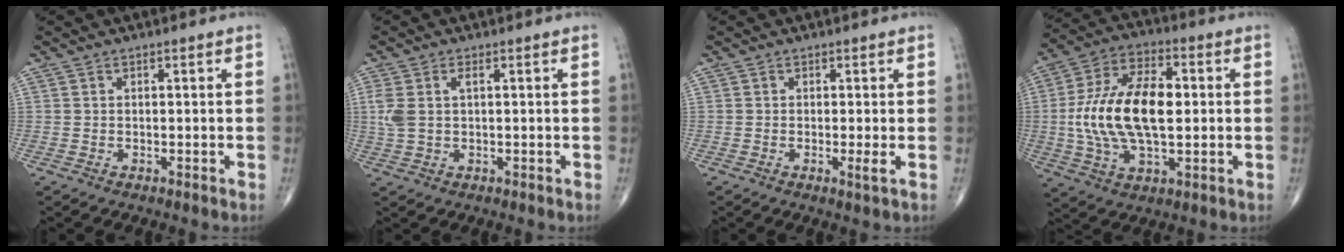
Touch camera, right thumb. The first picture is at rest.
{"total": 4.7, "force": [0.9, 2.3, 3.9], "torque": [-0.114, 0.015, 0.023]}
{"total": 1.4, "force": [-0.2, -0.2, 1.3], "torque": [-0.029, -0.006, -0.006]}
{"total": 18.5, "force": [0.3, 9.4, 15.9], "torque": [-0.308, 0.016, 0.005]}